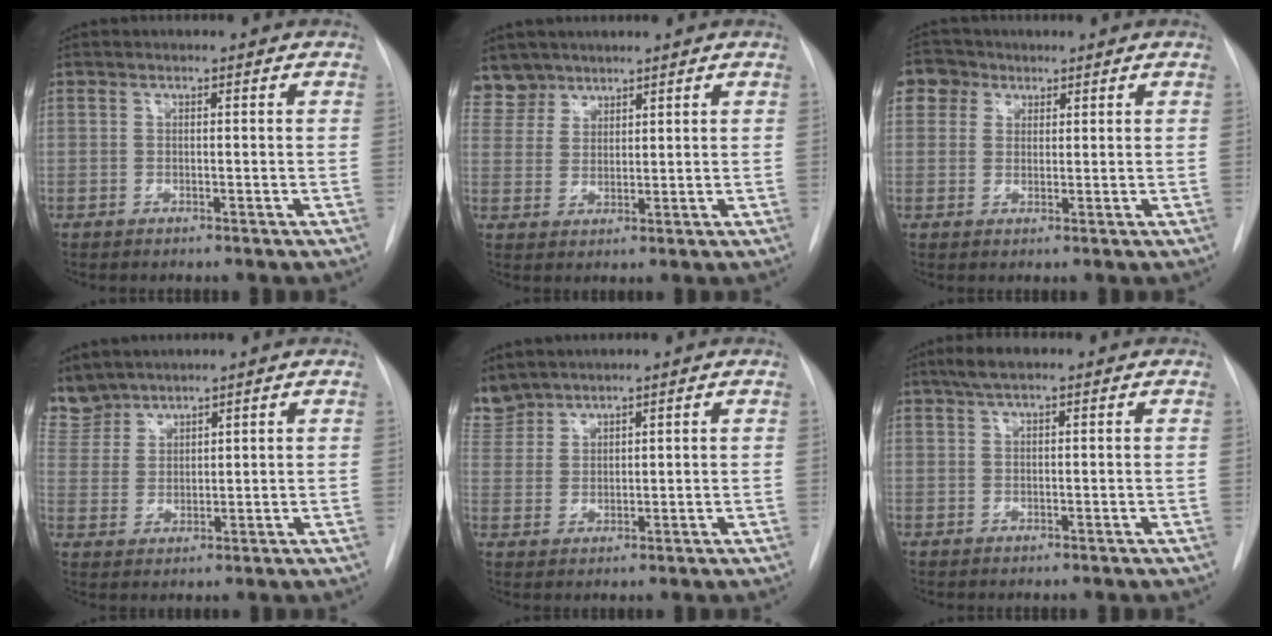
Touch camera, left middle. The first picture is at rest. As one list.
[{"total": 5.0, "force": [4.3, 2.5, -0.4], "torque": [0.019, 0.005, 0.086]}, {"total": 4.2, "force": [2.1, 3.6, 0.7], "torque": [-0.013, 0.015, 0.038]}, {"total": 6.3, "force": [6.0, 1.8, -0.1], "torque": [-0.002, 0.007, 0.132]}, {"total": 5.6, "force": [5.4, 1.7, 0.2], "torque": [-0.012, 0.011, 0.118]}, {"total": 2.9, "force": [2.1, 0.4, 2.0], "torque": [-0.042, 0.010, 0.039]}]